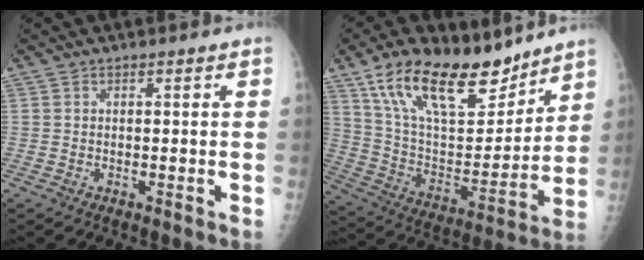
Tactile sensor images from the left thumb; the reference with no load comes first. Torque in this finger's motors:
{"motor_torque": [1.69, 1.67, 1.41, -1.36, 0.20]}